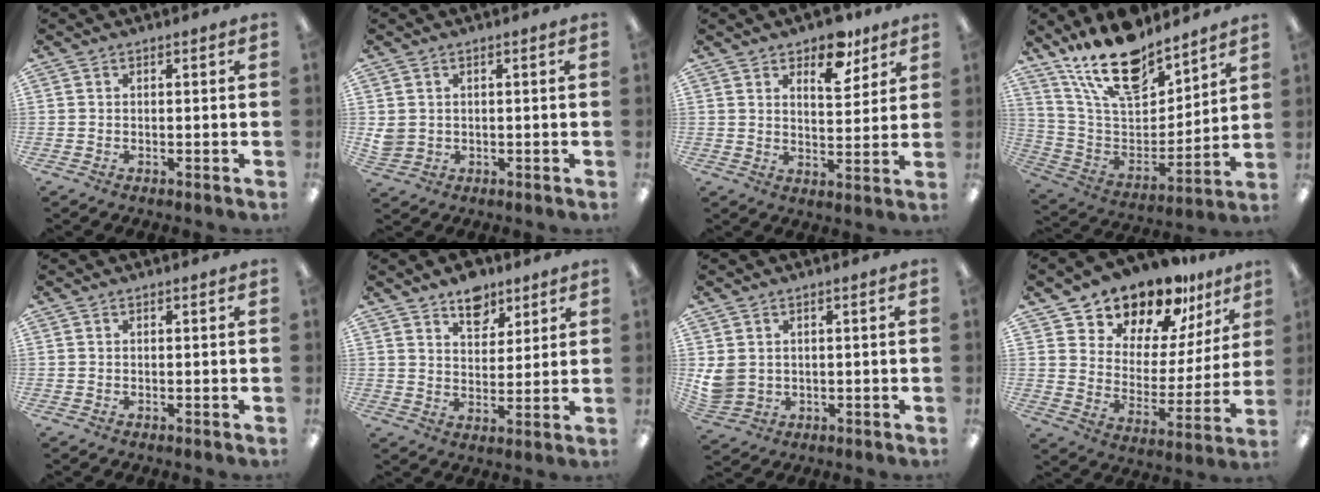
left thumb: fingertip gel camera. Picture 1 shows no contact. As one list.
[{"total": 2.7, "force": [0.9, 2.4, 0.8], "torque": [-0.019, 0.004, 0.018]}, {"total": 8.8, "force": [6.3, 4.2, 4.4], "torque": [-0.039, -0.035, 0.105]}, {"total": 19.8, "force": [15.3, 8.2, 9.5], "torque": [-0.181, -0.093, 0.271]}, {"total": 0.0}, {"total": 8.4, "force": [6.2, 4.9, 2.7], "torque": [-0.029, -0.034, 0.110]}, {"total": 4.9, "force": [1.5, 4.1, 2.2], "torque": [-0.061, -0.001, 0.031]}, {"total": 14.8, "force": [13.5, 5.7, 2.1], "torque": [-0.046, -0.123, 0.244]}]